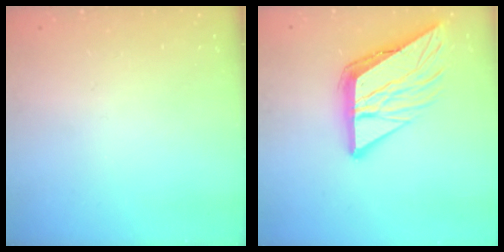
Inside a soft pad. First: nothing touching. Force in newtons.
{"total": 15.9, "press": 15.9, "slide": 1.6}